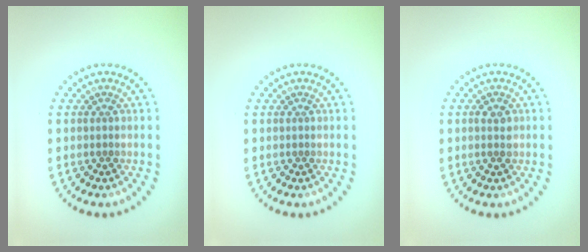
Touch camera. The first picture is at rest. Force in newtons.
{"total": 0.0}
{"total": 1.4, "press": 1.4, "slide": 0.3}